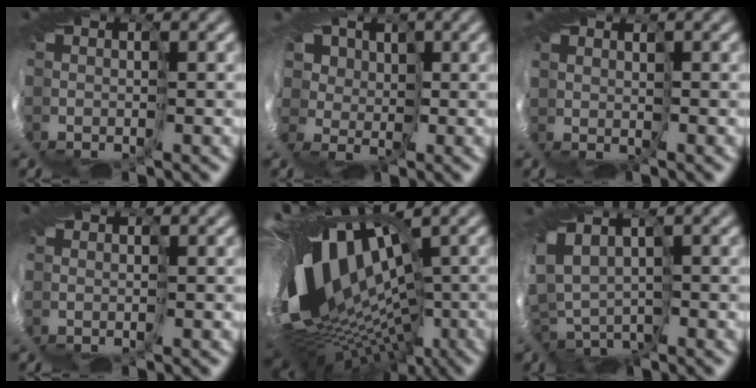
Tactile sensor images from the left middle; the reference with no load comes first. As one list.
[{"total": 8.7, "force": [3.1, 6.7, 4.5], "torque": [-0.099, 0.032, -0.005]}, {"total": 1.4, "force": [1.2, 0.4, -0.7], "torque": [-0.005, 0.002, 0.009]}, {"total": 1.5, "force": [0.5, 1.4, 0.2], "torque": [-0.018, 0.001, 0.015]}, {"total": 14.7, "force": [0.0, 8.1, 12.3], "torque": [-0.242, -0.012, 0.006]}, {"total": 1.5, "force": [-0.4, 1.0, 1.1], "torque": [-0.047, 0.003, -0.032]}]